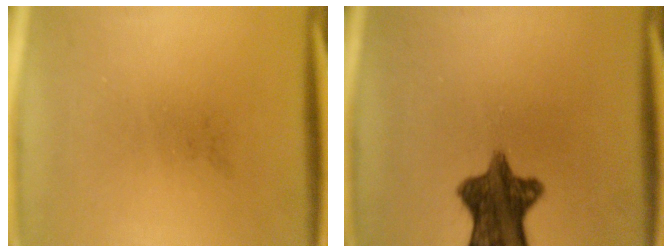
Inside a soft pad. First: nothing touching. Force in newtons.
{"total": 10.1}